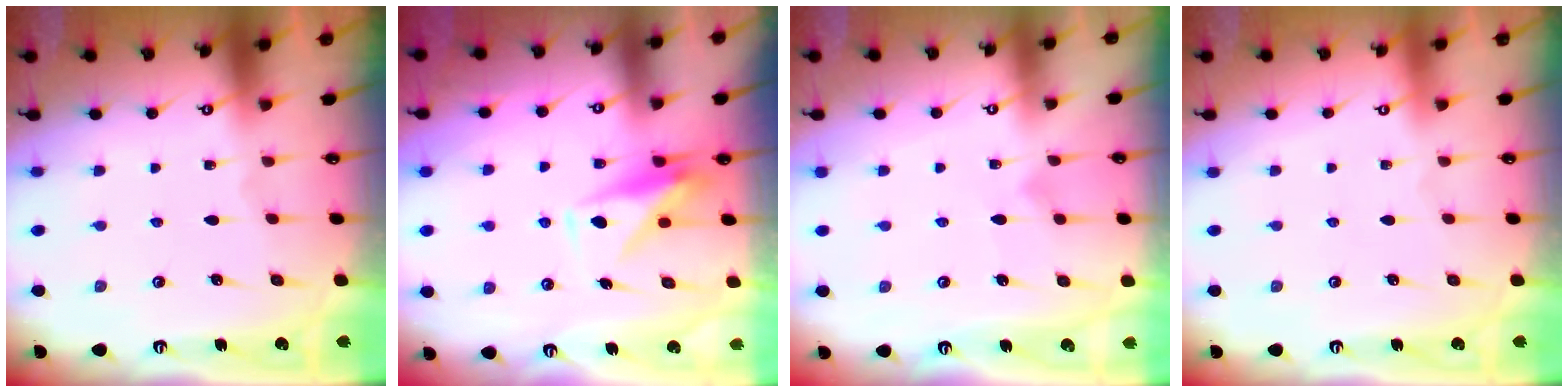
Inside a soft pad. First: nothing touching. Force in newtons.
{"total": 7.7, "press": 7.7, "slide": 0.2}
{"total": 7.8, "press": 7.8, "slide": 0.1}
{"total": 3.9, "press": 3.9, "slide": 0.1}